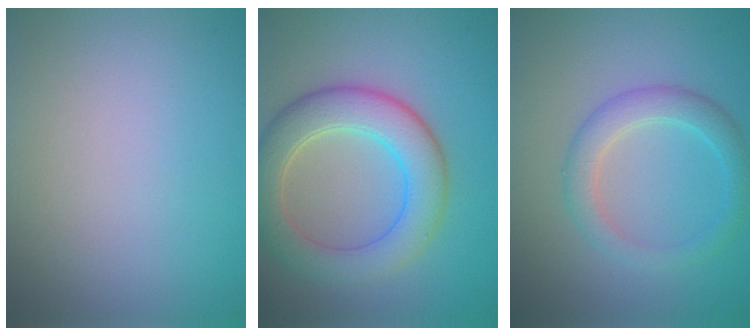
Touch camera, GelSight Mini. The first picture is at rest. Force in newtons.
{"total": 6.6, "press": 6.6, "slide": 0.4}
{"total": 3.0, "press": 3.0, "slide": 0.1}